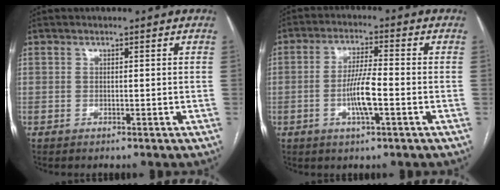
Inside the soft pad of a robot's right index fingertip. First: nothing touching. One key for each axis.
{"total": 6.7, "fx": -1.9, "fy": 0.7, "fz": 6.4, "tx": -0.128, "ty": -0.001, "tz": -0.036}